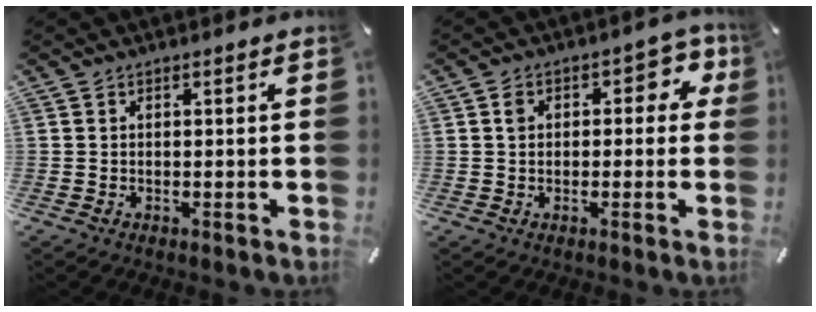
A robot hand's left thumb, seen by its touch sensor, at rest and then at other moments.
{"total": 6.4, "force": [1.5, 4.5, 4.2], "torque": [-0.042, -0.001, 0.018]}